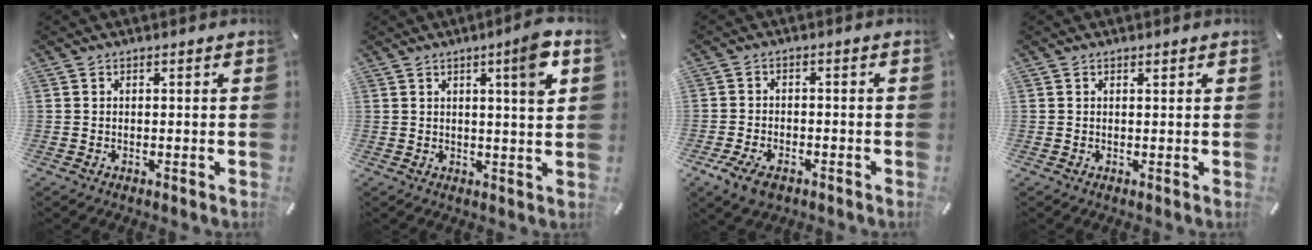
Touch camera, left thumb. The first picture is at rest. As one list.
[{"total": 8.0, "force": [3.3, 0.7, 7.3], "torque": [-0.104, -0.010, 0.043]}, {"total": 5.4, "force": [-3.2, 3.1, 3.2], "torque": [-0.075, 0.009, -0.061]}, {"total": 0.5, "force": [0.4, 0.2, 0.3], "torque": [-0.005, 0.000, 0.007]}]